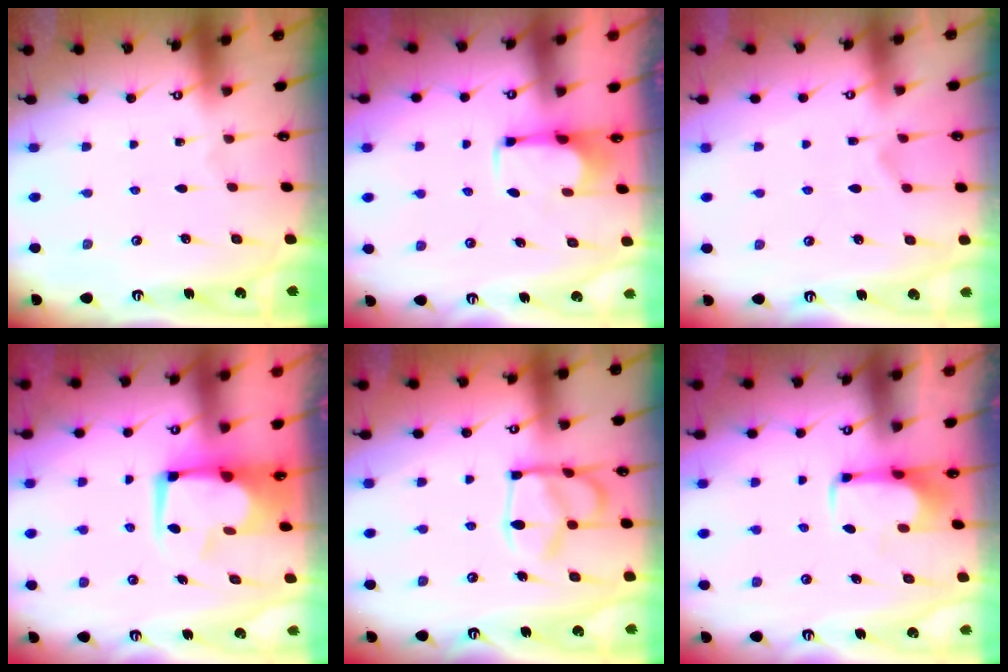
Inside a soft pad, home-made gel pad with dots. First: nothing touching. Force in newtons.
{"total": 2.6, "press": 2.5, "slide": 0.9}
{"total": 1.9, "press": 1.3, "slide": 1.3}
{"total": 6.1, "press": 5.9, "slide": 1.3}
{"total": 13.9, "press": 13.8, "slide": 1.5}
{"total": 1.5, "press": 1.4, "slide": 0.5}